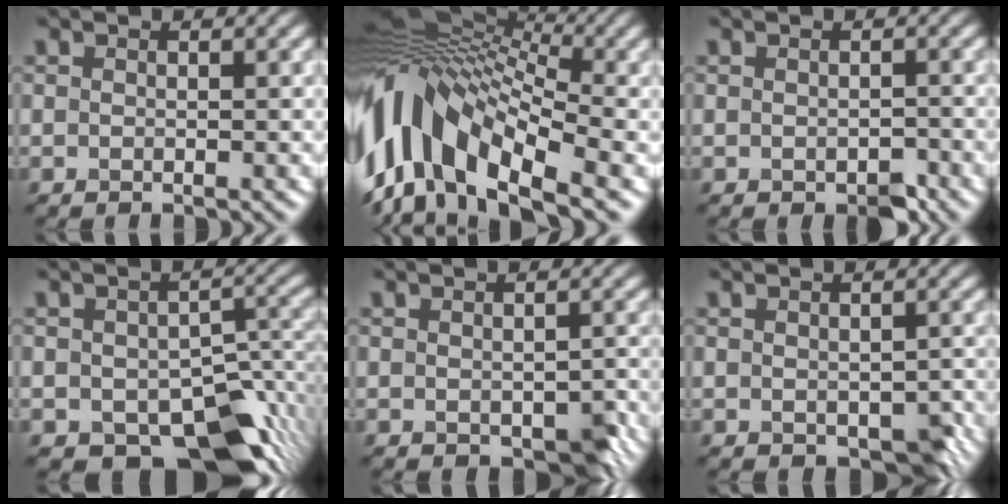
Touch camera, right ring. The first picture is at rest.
{"total": 15.1, "force": [-1.0, 8.3, 12.6], "torque": [-0.263, 0.011, -0.017]}
{"total": 1.2, "force": [-0.6, 0.7, 0.8], "torque": [-0.012, -0.006, -0.008]}
{"total": 9.6, "force": [-4.7, 5.3, 6.5], "torque": [-0.091, -0.024, -0.063]}
{"total": 2.7, "force": [-0.8, 1.5, 2.0], "torque": [-0.027, -0.012, -0.002]}
{"total": 3.0, "force": [-0.9, 1.8, 2.2], "torque": [-0.034, -0.012, -0.003]}